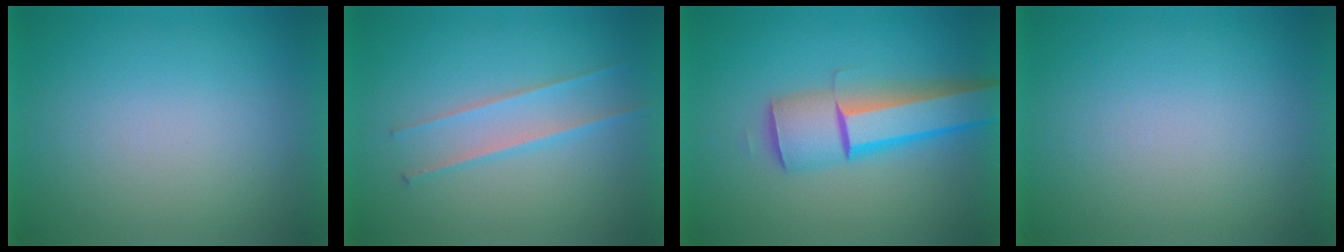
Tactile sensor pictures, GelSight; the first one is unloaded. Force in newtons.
{"total": 2.3}
{"total": 5.9}
{"total": 0.0}